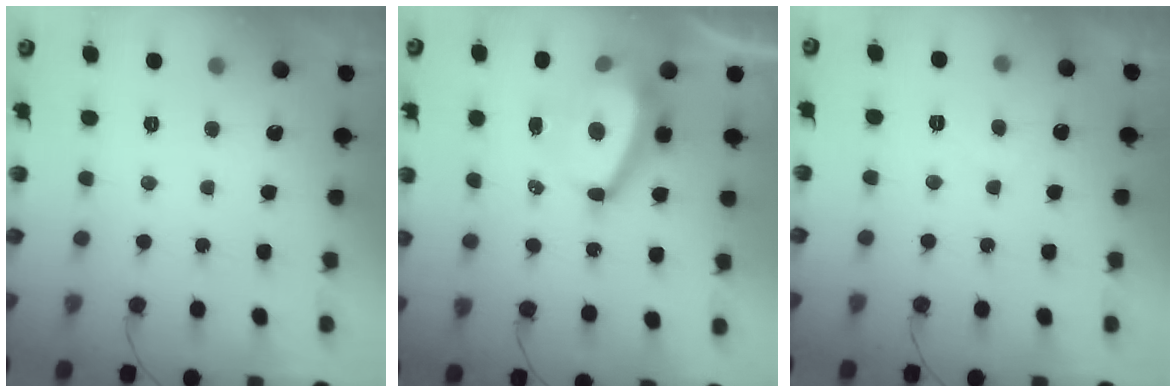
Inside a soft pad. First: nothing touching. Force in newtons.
{"total": 10.1, "press": 9.7, "slide": 3.0}
{"total": 3.1, "press": 3.0, "slide": 0.6}